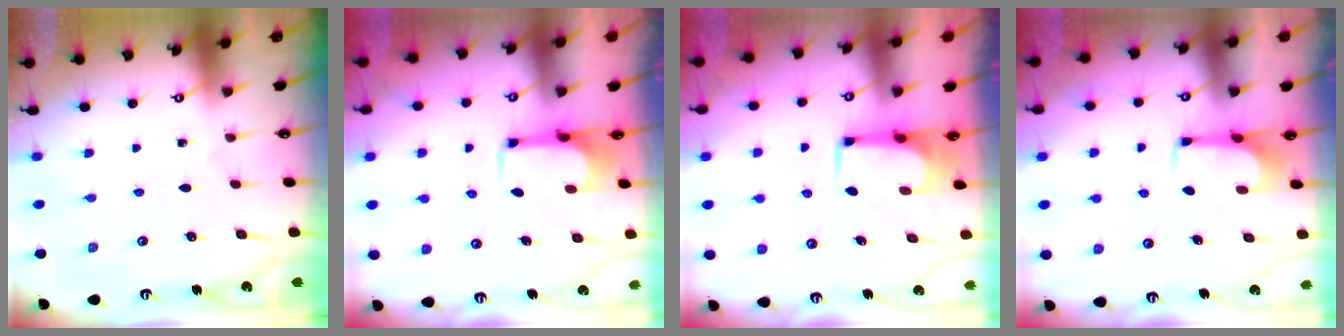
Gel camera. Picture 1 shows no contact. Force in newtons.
{"total": 0.8, "press": 0.1, "slide": 0.8}
{"total": 1.6, "press": 1.5, "slide": 0.3}
{"total": 1.0, "press": 0.9, "slide": 0.3}